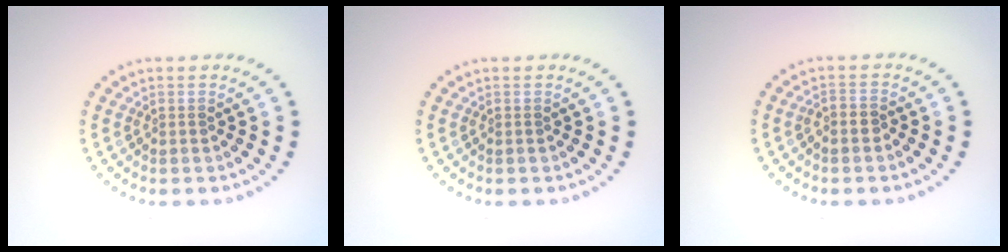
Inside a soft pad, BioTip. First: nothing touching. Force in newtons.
{"total": 0.0}
{"total": 1.1, "press": 0.9, "slide": 0.6}